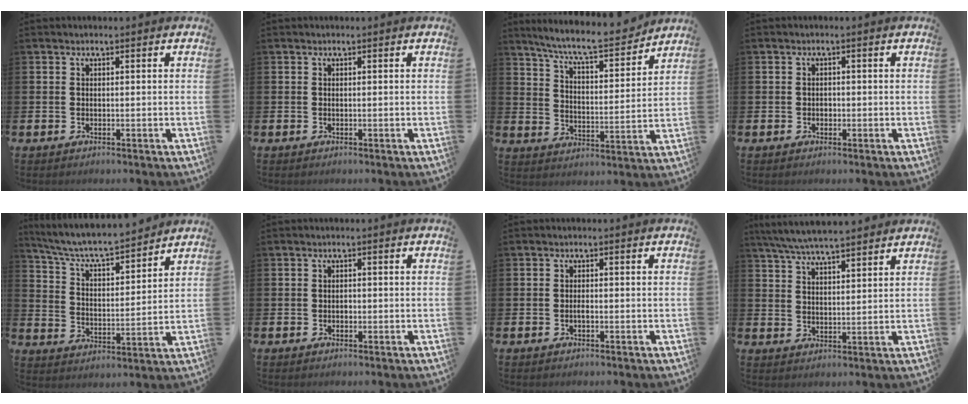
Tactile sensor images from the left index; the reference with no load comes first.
{"total": 0.0}
{"total": 8.8, "force": [8.1, 1.1, 3.2], "torque": [-0.088, -0.053, 0.140]}
{"total": 0.8, "force": [-0.2, 0.7, 0.2], "torque": [0.000, 0.003, -0.007]}
{"total": 7.2, "force": [6.7, 0.9, 2.3], "torque": [-0.080, -0.051, 0.115]}
{"total": 0.7, "force": [-0.2, 0.6, 0.3], "torque": [-0.001, 0.002, -0.006]}
{"total": 0.7, "force": [-0.3, 0.2, 0.6], "torque": [-0.007, -0.004, -0.007]}
{"total": 6.1, "force": [5.8, 0.6, 1.8], "torque": [-0.056, -0.021, 0.107]}